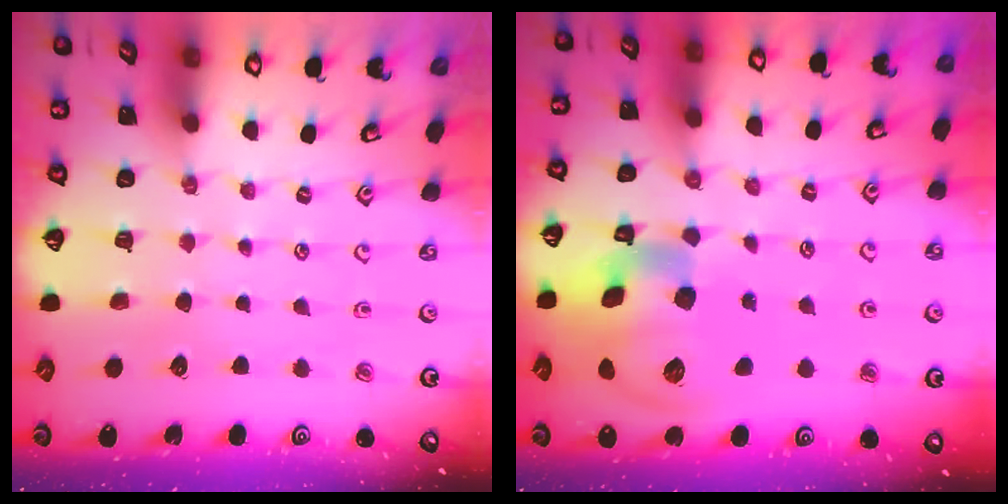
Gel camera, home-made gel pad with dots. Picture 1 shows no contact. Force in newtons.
{"total": 18.7, "press": 18.5, "slide": 2.9}